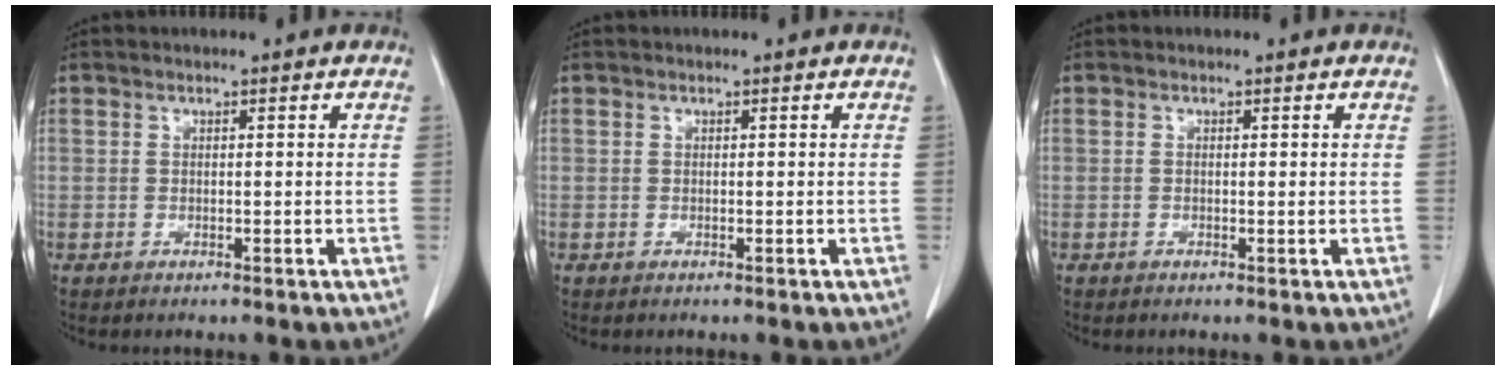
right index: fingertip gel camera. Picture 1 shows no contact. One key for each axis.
{"total": 0.0}
{"total": 0.0}